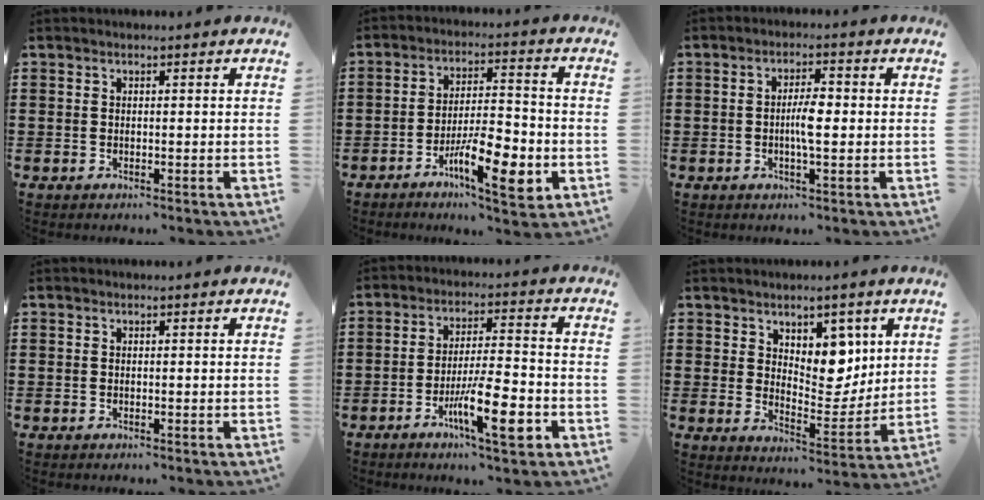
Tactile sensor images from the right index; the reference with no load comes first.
{"total": 10.7, "force": [-4.6, 3.4, 9.1], "torque": [-0.161, 0.009, -0.078]}
{"total": 4.4, "force": [-0.4, 1.1, 4.2], "torque": [-0.076, 0.005, -0.009]}
{"total": 0.0}
{"total": 10.7, "force": [-4.6, 2.3, 9.3], "torque": [-0.174, -0.001, -0.082]}
{"total": 7.2, "force": [4.5, 4.7, 3.1], "torque": [-0.053, -0.025, 0.078]}